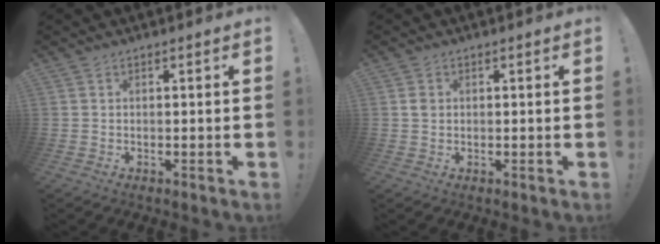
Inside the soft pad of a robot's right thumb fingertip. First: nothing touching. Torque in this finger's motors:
{"motor_torque": [0.18, 0.45, 0.27, -0.36, 0.03]}